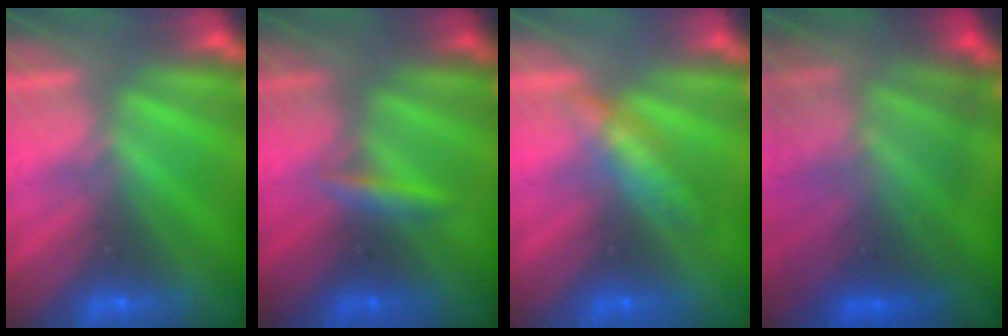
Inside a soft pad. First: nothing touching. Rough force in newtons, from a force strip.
{"total": 2.4}
{"total": 3.4}
{"total": 7.6}